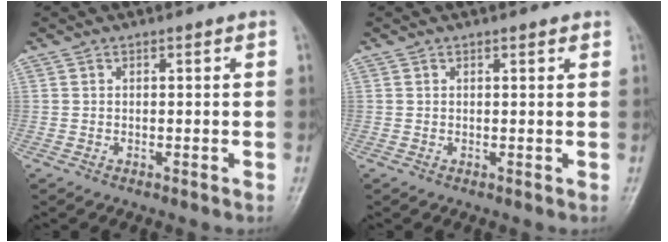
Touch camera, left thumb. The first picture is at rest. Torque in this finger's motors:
{"motor_torque": [-0.31, -0.01, -0.24, 0.07, 0.06]}